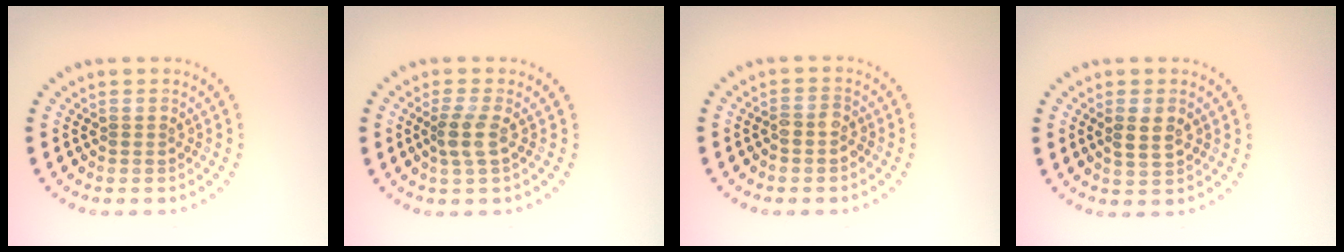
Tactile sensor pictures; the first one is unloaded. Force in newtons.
{"total": 1.9, "press": 1.5, "slide": 1.2}
{"total": 1.7, "press": 1.6, "slide": 0.7}
{"total": 2.1, "press": 2.0, "slide": 0.5}